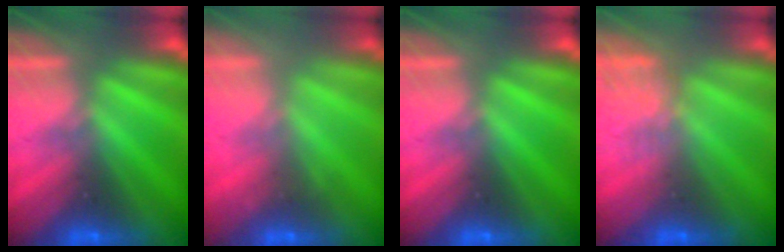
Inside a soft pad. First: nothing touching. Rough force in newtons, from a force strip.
{"total": 2.3}
{"total": 0.0}
{"total": 1.8}